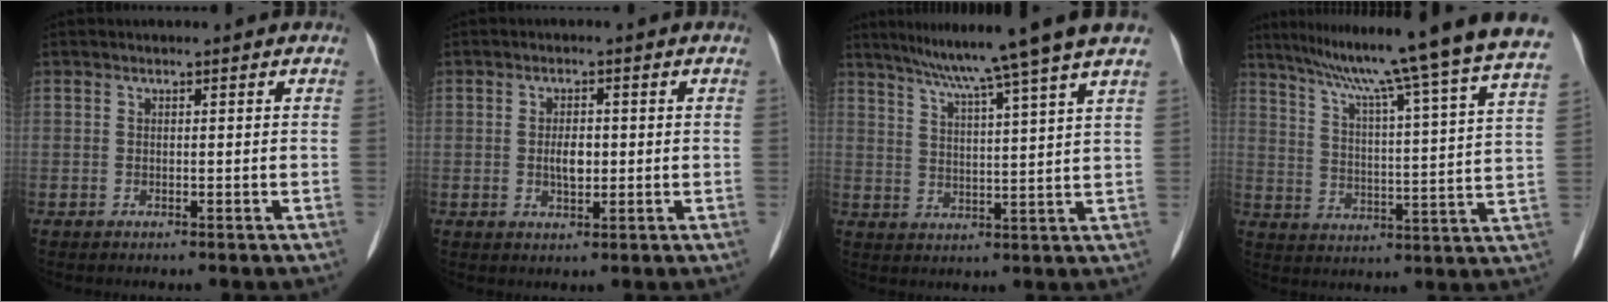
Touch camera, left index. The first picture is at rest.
{"total": 3.0, "force": [-0.1, 1.5, 2.6], "torque": [-0.050, -0.001, 0.000]}
{"total": 12.3, "force": [10.0, -2.3, 6.8], "torque": [-0.111, 0.000, 0.142]}
{"total": 24.7, "force": [21.5, -2.4, 12.0], "torque": [-0.193, -0.053, 0.283]}